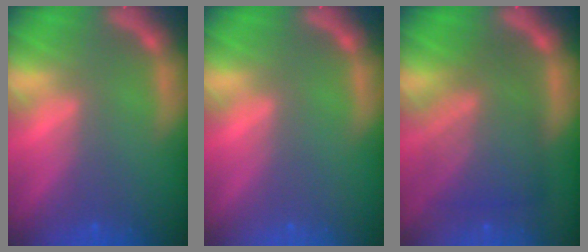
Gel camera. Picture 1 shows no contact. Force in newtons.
{"total": 0.0}
{"total": 8.1}